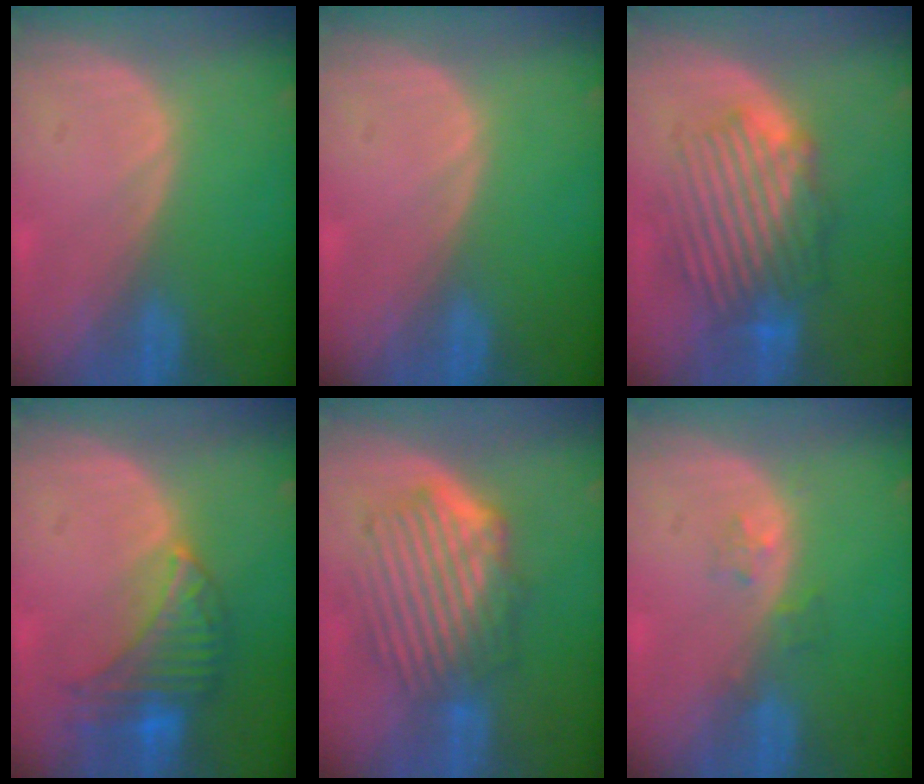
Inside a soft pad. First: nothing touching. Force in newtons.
{"total": 0.0}
{"total": 8.9, "press": 8.6, "slide": 2.3}
{"total": 8.1, "press": 7.2, "slide": 3.6}
{"total": 9.4, "press": 8.3, "slide": 4.5}
{"total": 1.9, "press": 1.9, "slide": 0.2}